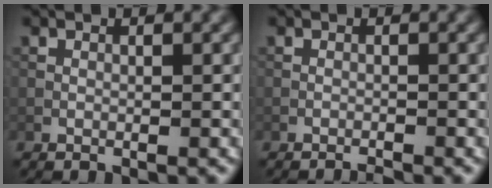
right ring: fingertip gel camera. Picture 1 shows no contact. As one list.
[{"total": 0.9, "force": [-0.8, -0.1, 0.3], "torque": [-0.006, 0.003, -0.019]}]